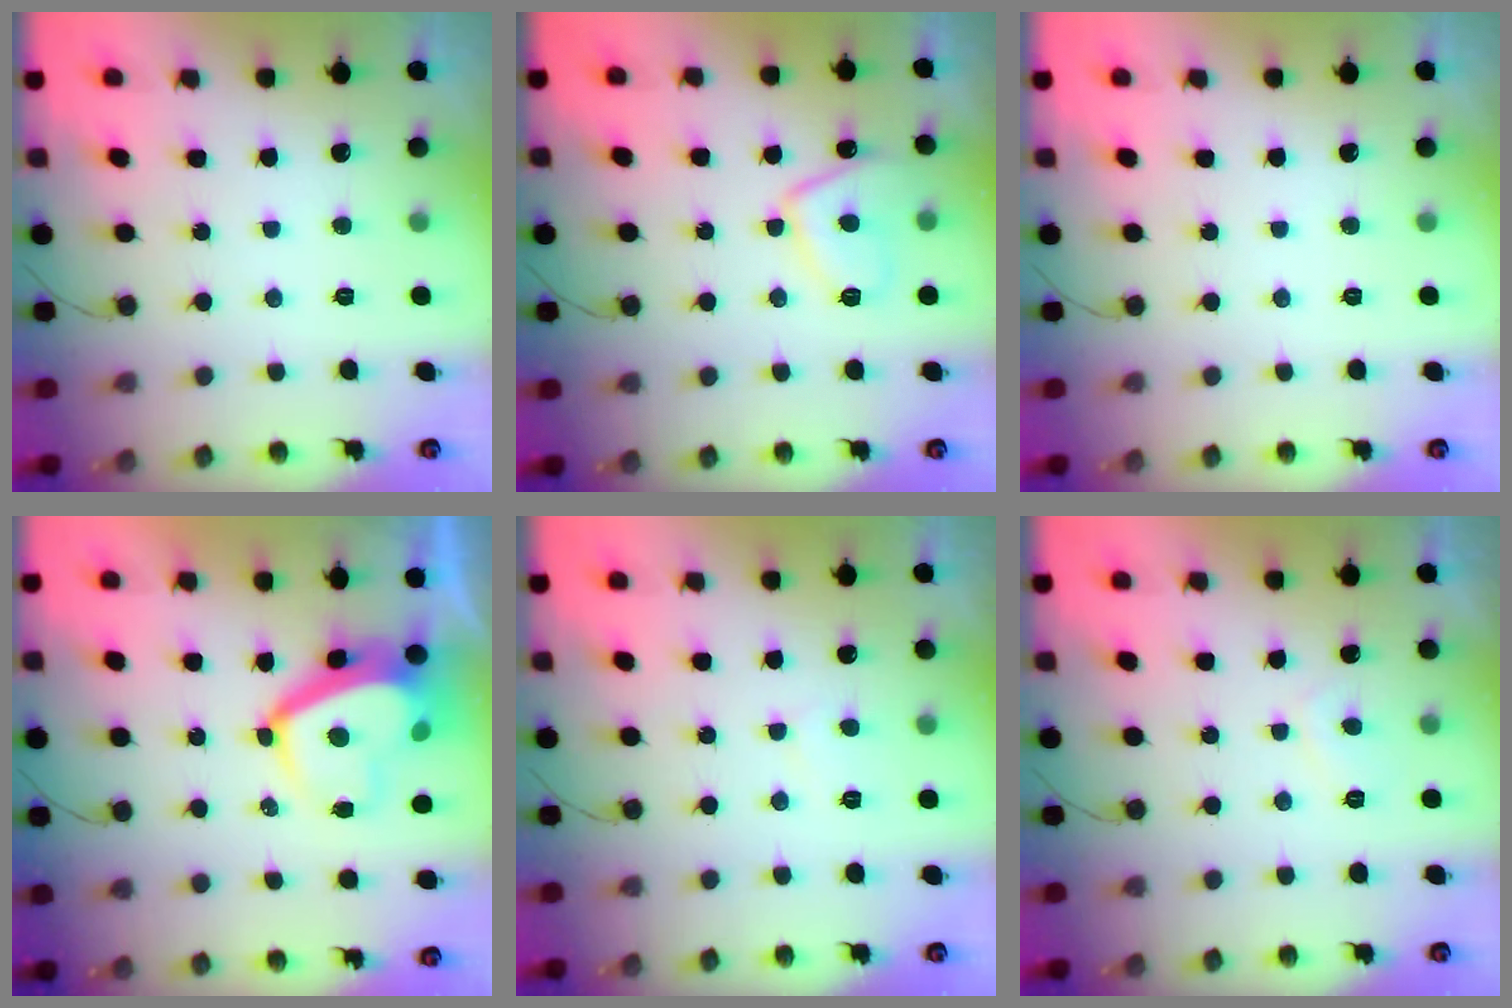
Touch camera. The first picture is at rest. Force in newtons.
{"total": 9.6, "press": 9.5, "slide": 1.2}
{"total": 0.0}
{"total": 8.4, "press": 8.3, "slide": 0.7}
{"total": 2.5, "press": 2.5, "slide": 0.3}
{"total": 2.0, "press": 1.9, "slide": 0.5}